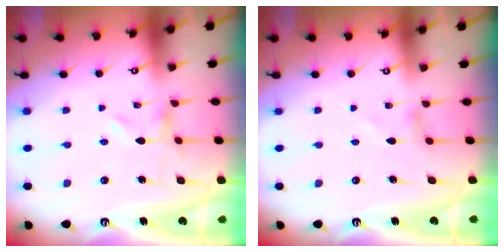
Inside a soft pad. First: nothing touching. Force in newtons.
{"total": 0.7, "press": 0.7, "slide": 0.2}